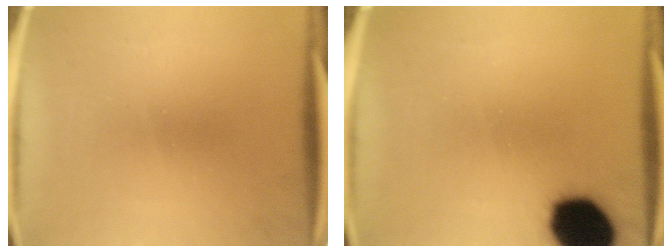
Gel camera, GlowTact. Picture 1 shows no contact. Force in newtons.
{"total": 16.5}